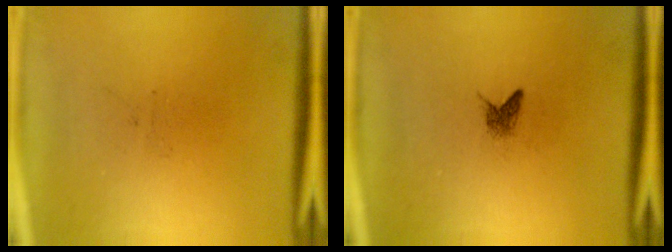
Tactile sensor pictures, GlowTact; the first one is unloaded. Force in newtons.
{"total": 1.0}